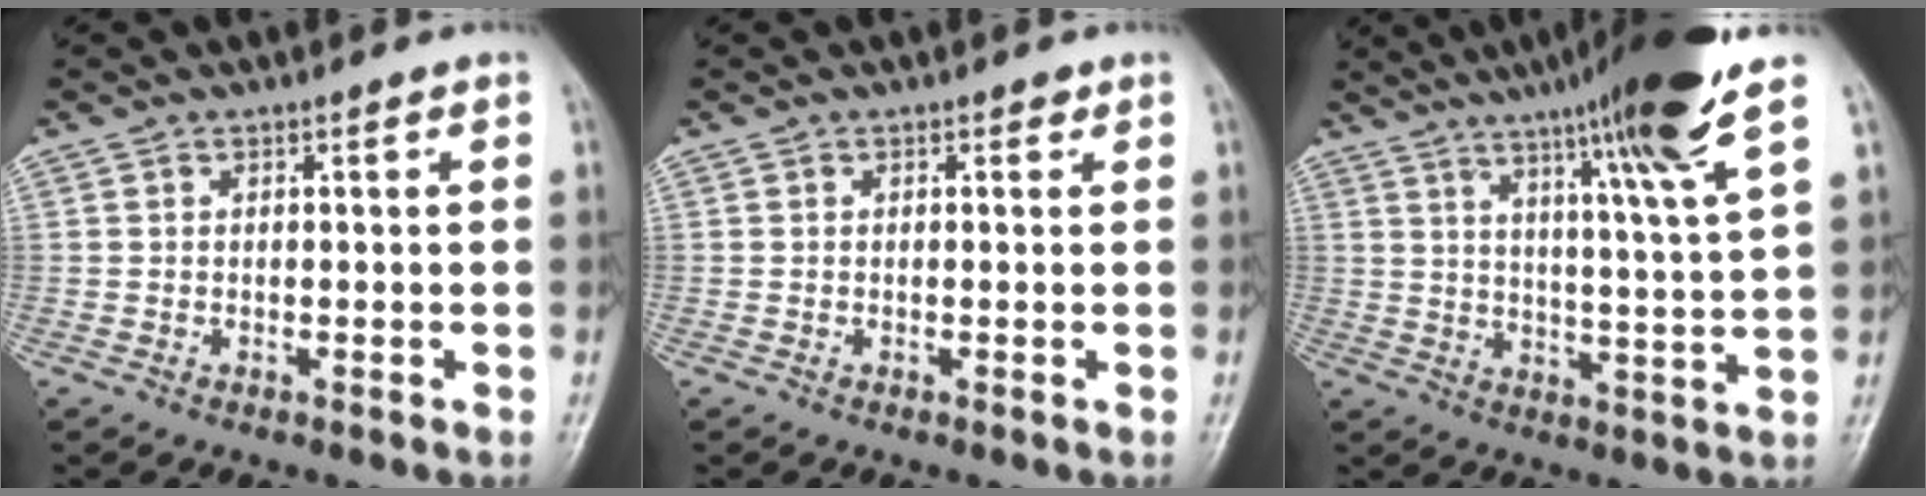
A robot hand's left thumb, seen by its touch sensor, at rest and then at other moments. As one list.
[{"total": 0.9, "force": [0.5, 0.6, 0.4], "torque": [0.004, -0.001, 0.003]}, {"total": 16.7, "force": [10.4, -0.3, 13.0], "torque": [-0.197, -0.041, 0.152]}]